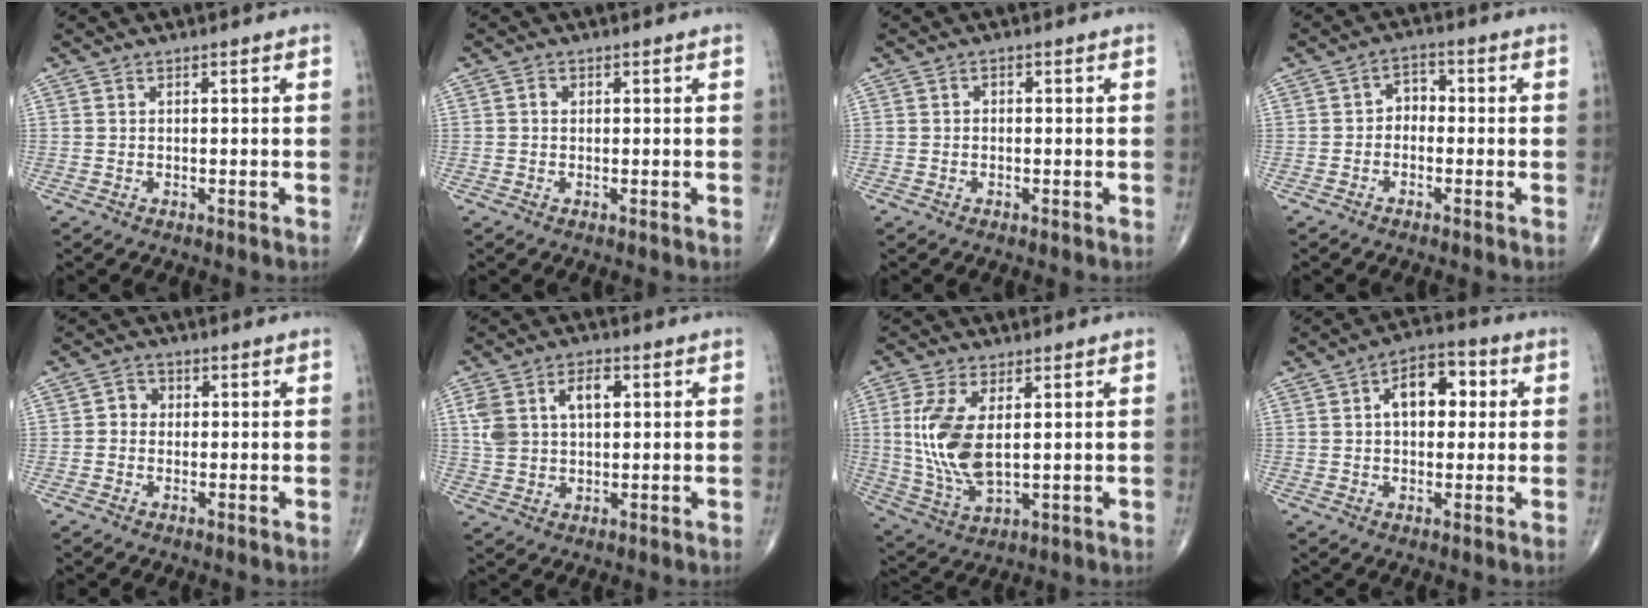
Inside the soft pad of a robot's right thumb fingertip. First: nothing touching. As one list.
[{"total": 0.9, "force": [0.1, 0.8, 0.4], "torque": [-0.003, 0.002, -0.001]}, {"total": 0.8, "force": [-0.1, 0.6, 0.5], "torque": [-0.002, 0.003, -0.006]}, {"total": 3.5, "force": [-0.8, 2.7, 2.2], "torque": [-0.015, 0.020, -0.028]}, {"total": 2.6, "force": [-0.2, 2.3, 1.1], "torque": [0.000, 0.007, -0.011]}, {"total": 9.1, "force": [2.4, 5.6, 6.7], "torque": [-0.117, 0.012, 0.047]}, {"total": 11.9, "force": [1.6, 5.6, 10.4], "torque": [-0.227, -0.013, 0.043]}, {"total": 9.6, "force": [1.8, 5.8, 7.4], "torque": [-0.089, 0.020, 0.020]}]